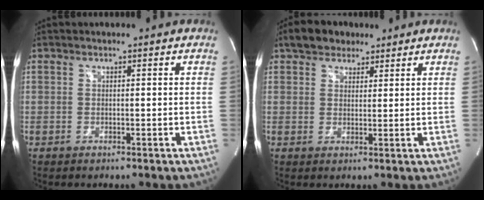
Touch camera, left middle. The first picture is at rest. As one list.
[{"total": 5.3, "force": [3.8, 3.2, 1.9], "torque": [-0.035, 0.019, 0.068]}]